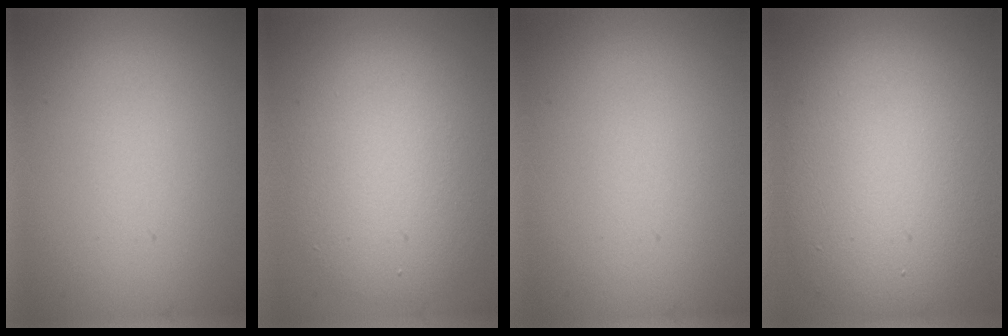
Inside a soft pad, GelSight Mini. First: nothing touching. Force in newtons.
{"total": 7.6, "press": 7.6, "slide": 0.4}
{"total": 0.0}
{"total": 12.3, "press": 12.3, "slide": 0.7}